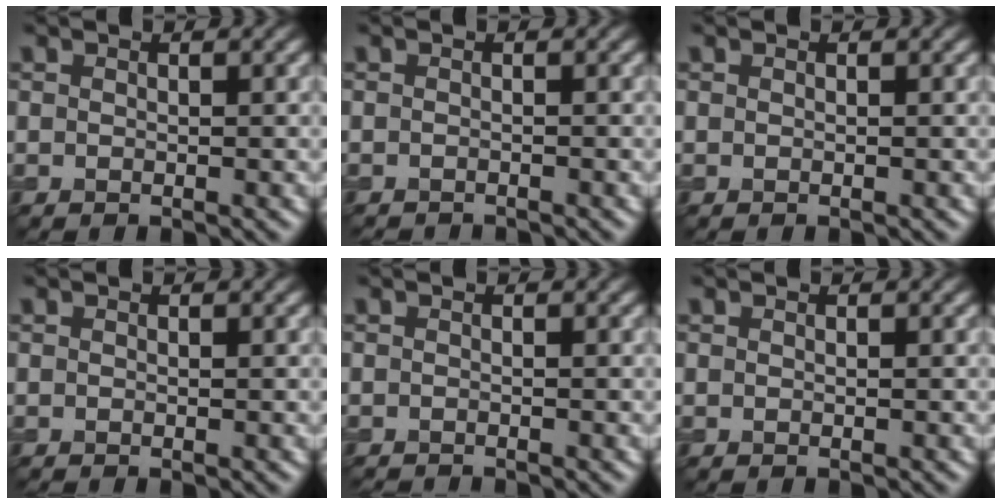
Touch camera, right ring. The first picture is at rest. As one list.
[{"total": 1.4, "force": [-1.4, 0.1, 0.2], "torque": [0.004, -0.009, -0.021]}, {"total": 0.0}, {"total": 0.0}, {"total": 1.0, "force": [-1.0, 0.0, 0.2], "torque": [0.002, -0.007, -0.018]}, {"total": 0.0}]